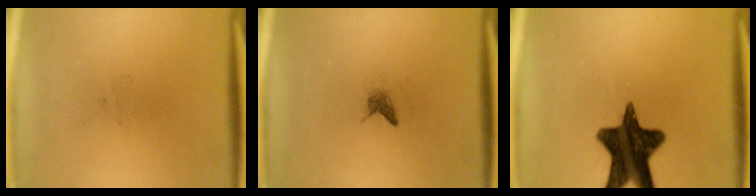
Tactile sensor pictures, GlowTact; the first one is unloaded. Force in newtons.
{"total": 1.0}
{"total": 14.7}